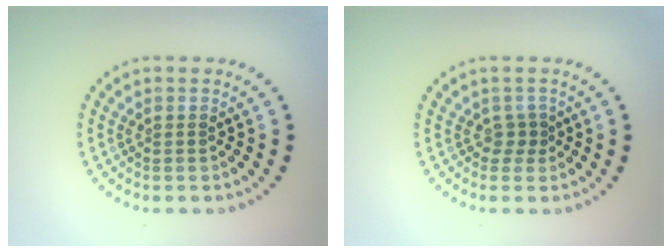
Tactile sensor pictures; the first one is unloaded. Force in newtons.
{"total": 1.1, "press": 0.8, "slide": 0.8}